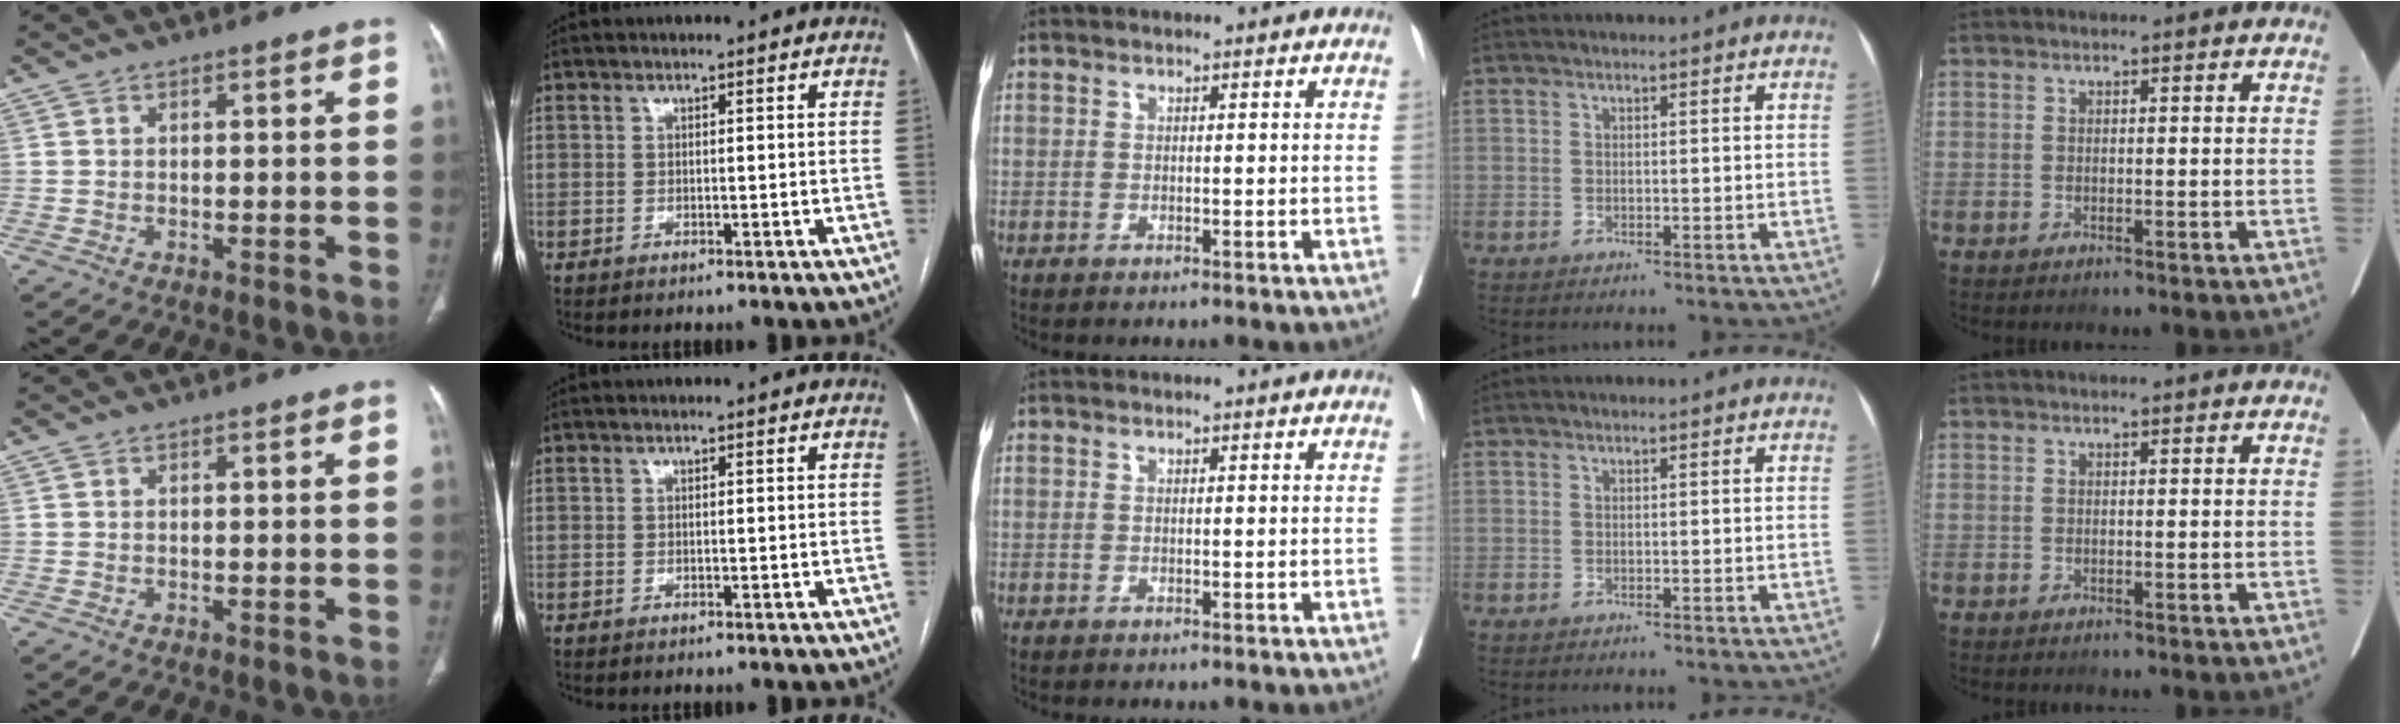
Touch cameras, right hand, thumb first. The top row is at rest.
{}